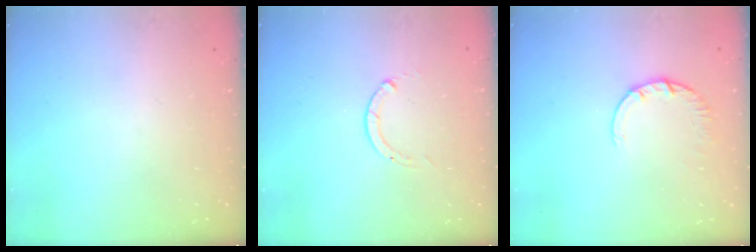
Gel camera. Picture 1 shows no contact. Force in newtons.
{"total": 0.0}
{"total": 2.4, "press": 2.4, "slide": 0.2}